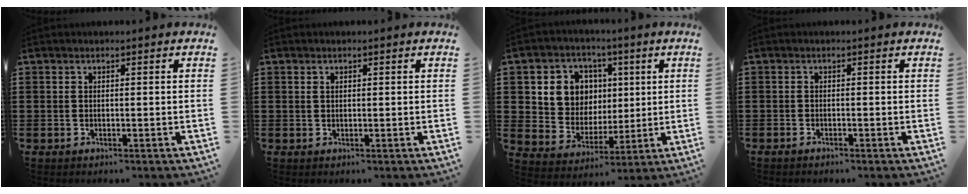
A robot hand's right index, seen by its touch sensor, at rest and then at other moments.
{"total": 0.7, "force": [0.3, 0.5, 0.4], "torque": [-0.010, 0.002, 0.006]}
{"total": 8.6, "force": [2.4, 7.8, 2.9], "torque": [-0.080, 0.005, 0.046]}
{"total": 0.7, "force": [-0.6, 0.1, 0.1], "torque": [-0.003, -0.001, -0.013]}